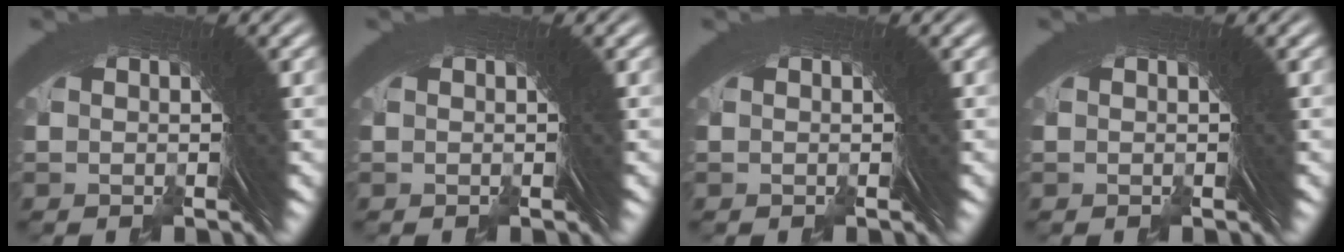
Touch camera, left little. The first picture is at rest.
{"total": 0.0}
{"total": 0.0}
{"total": 0.0}